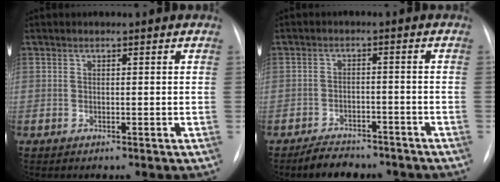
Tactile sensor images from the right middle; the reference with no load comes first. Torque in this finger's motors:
{"motor_torque": [0.55, -0.63, -0.04, -0.01]}